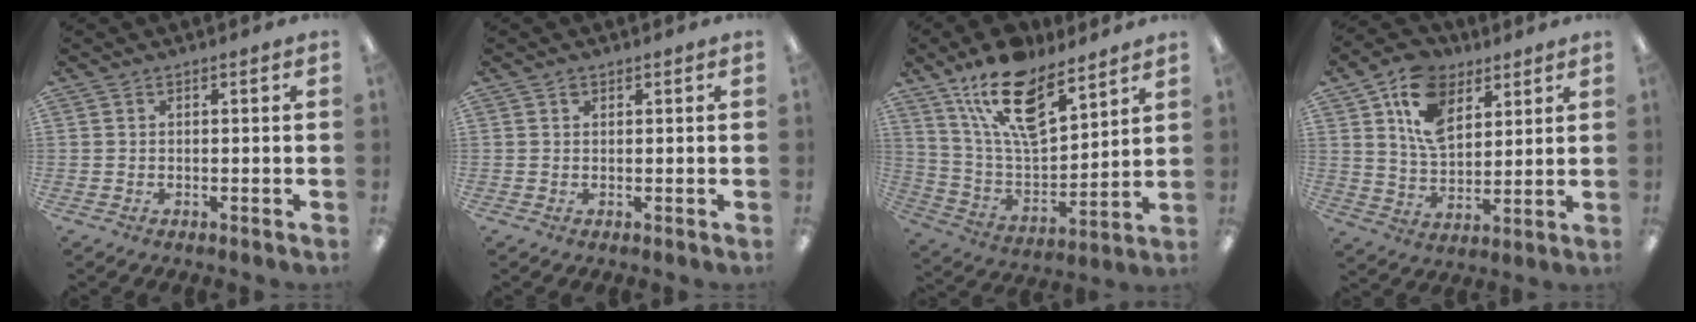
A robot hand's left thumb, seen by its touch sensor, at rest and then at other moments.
{"total": 0.7, "force": [0.3, 0.5, 0.3], "torque": [-0.006, 0.001, 0.006]}
{"total": 18.0, "force": [12.2, 7.5, 10.9], "torque": [-0.203, -0.063, 0.218]}
{"total": 13.2, "force": [6.9, 8.9, 6.8], "torque": [-0.126, -0.019, 0.132]}